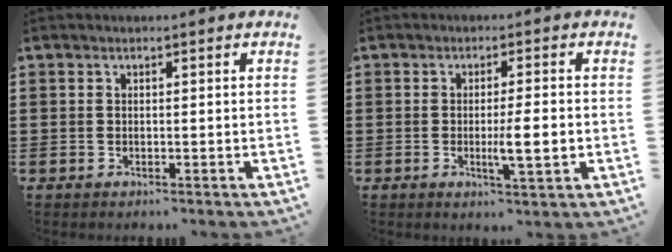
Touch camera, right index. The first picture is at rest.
{"total": 5.1, "force": [-0.8, 0.5, 5.1], "torque": [-0.085, -0.005, -0.014]}